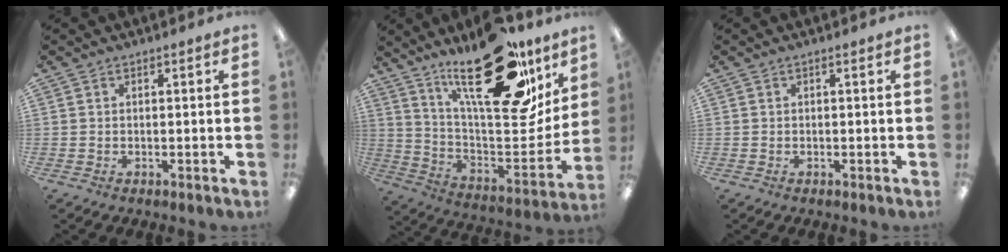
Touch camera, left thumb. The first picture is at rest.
{"total": 30.3, "force": [19.5, 11.6, 20.2], "torque": [-0.277, -0.122, 0.327]}
{"total": 0.0}